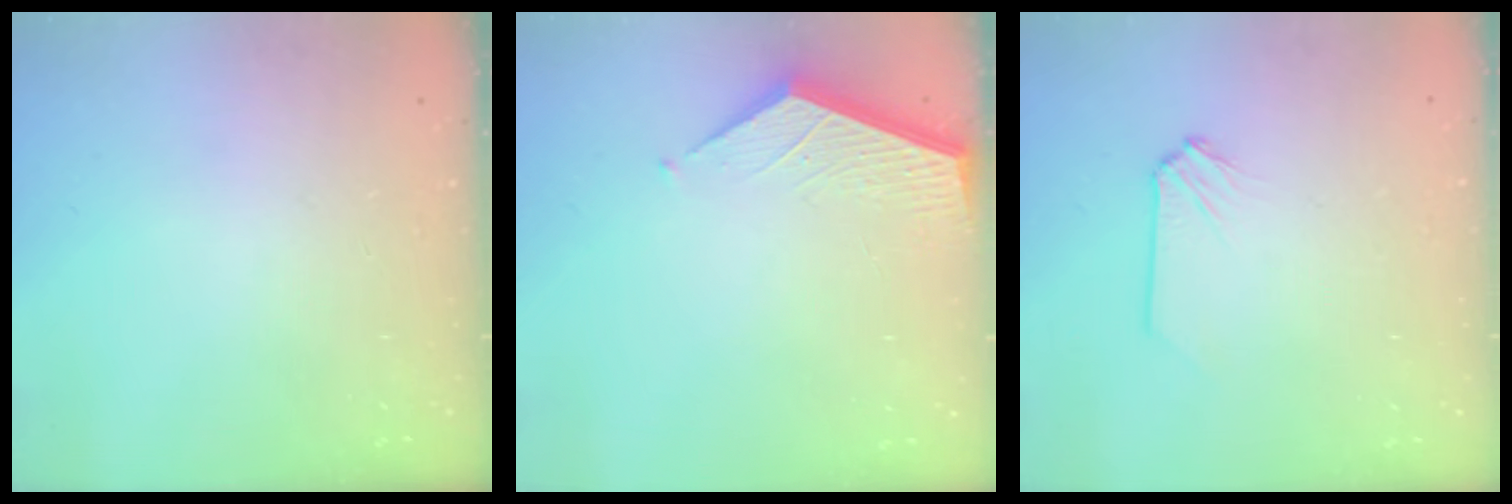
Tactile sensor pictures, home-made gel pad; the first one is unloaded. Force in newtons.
{"total": 3.6, "press": 3.6, "slide": 0.3}
{"total": 0.0}